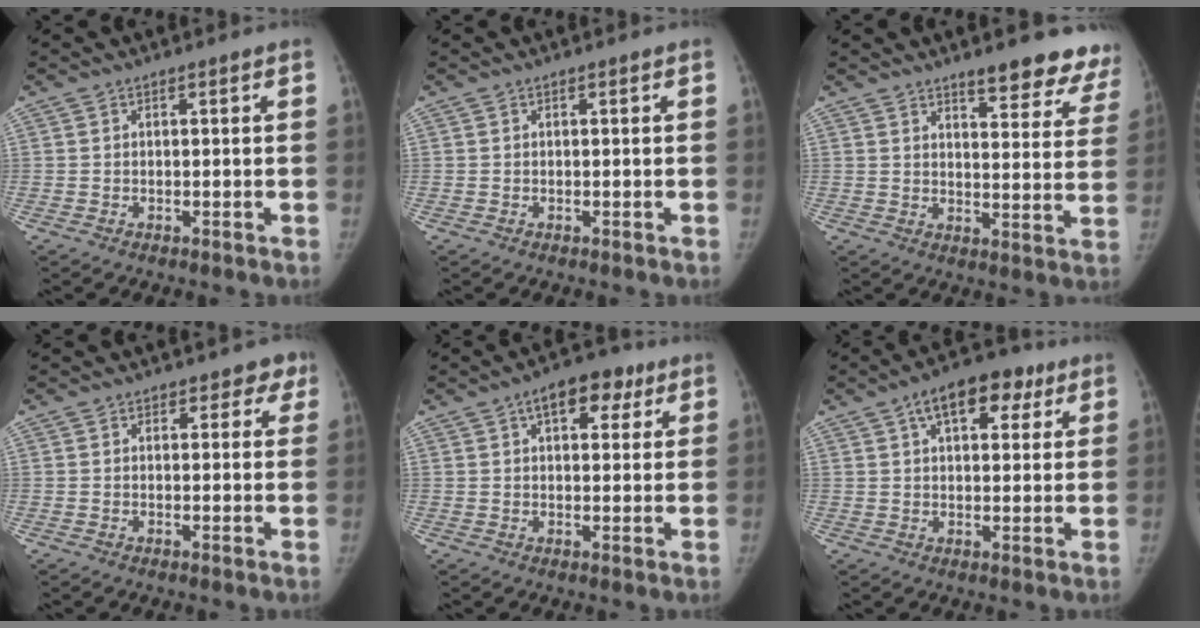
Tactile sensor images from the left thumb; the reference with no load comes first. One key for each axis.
{"total": 0.0}
{"total": 14.3, "fx": 11.4, "fy": 4.2, "fz": 7.5, "tx": -0.040, "ty": -0.069, "tz": 0.128}
{"total": 3.2, "fx": 2.0, "fy": 2.3, "fz": 0.7, "tx": 0.034, "ty": -0.007, "tz": 0.014}
{"total": 8.7, "fx": 4.1, "fy": 4.9, "fz": 5.9, "tx": -0.051, "ty": 0.002, "tz": 0.052}
{"total": 11.3, "fx": 5.4, "fy": 6.1, "fz": 7.8, "tx": -0.081, "ty": 0.004, "tz": 0.076}